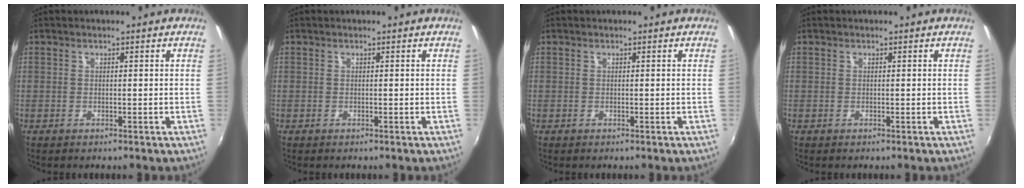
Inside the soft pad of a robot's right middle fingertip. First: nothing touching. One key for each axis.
{"total": 0.0}
{"total": 0.0}
{"total": 0.0}